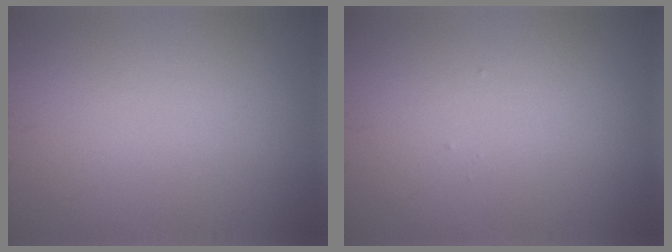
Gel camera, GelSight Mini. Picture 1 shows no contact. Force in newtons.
{"total": 0.0}